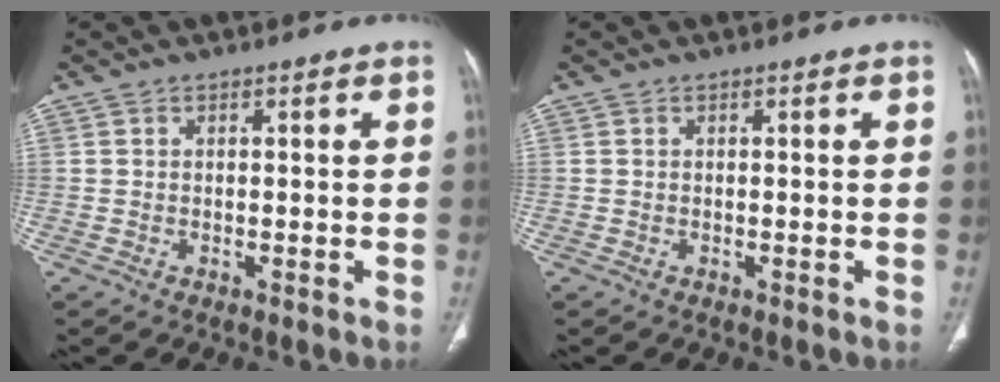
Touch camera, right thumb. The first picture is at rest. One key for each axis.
{"total": 0.0}